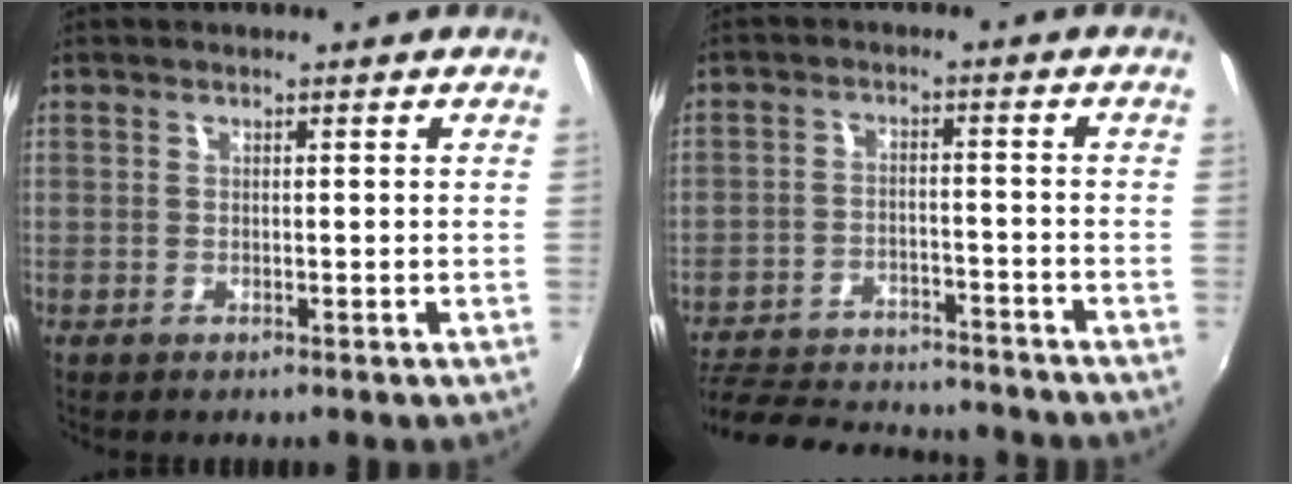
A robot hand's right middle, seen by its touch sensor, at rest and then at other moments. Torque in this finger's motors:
{"motor_torque": [0.88, -1.26, -0.02, 0.00]}